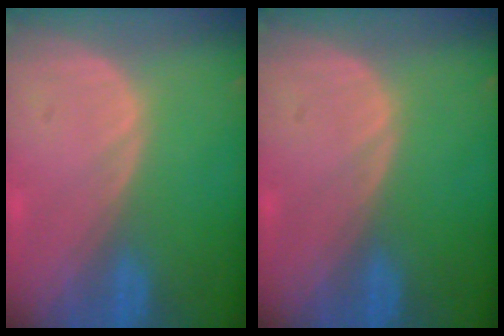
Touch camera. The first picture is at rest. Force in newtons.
{"total": 0.0}